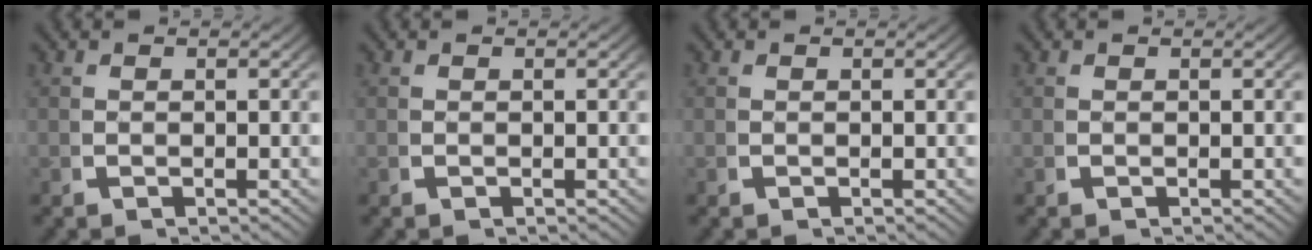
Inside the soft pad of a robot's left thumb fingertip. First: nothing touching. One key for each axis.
{"total": 0.0}
{"total": 0.0}
{"total": 0.0}